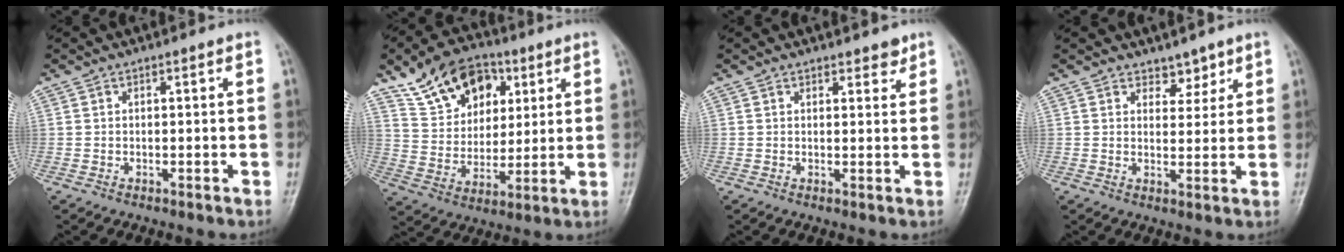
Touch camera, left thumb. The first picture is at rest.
{"total": 15.5, "force": [7.9, 10.5, 8.2], "torque": [-0.099, -0.015, 0.144]}
{"total": 2.2, "force": [1.8, 1.1, 0.7], "torque": [0.009, -0.011, 0.019]}
{"total": 3.5, "force": [2.7, 2.1, 0.7], "torque": [0.016, -0.018, 0.040]}